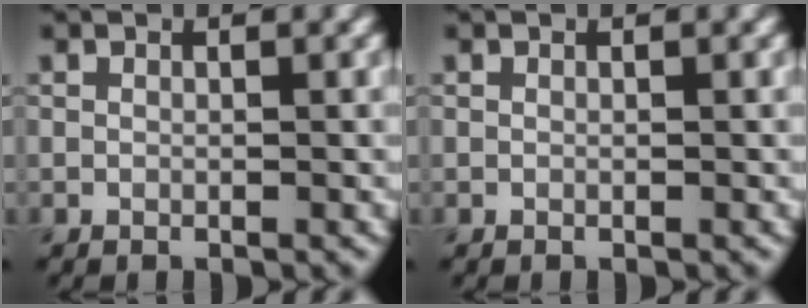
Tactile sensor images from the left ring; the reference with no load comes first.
{"total": 0.0}